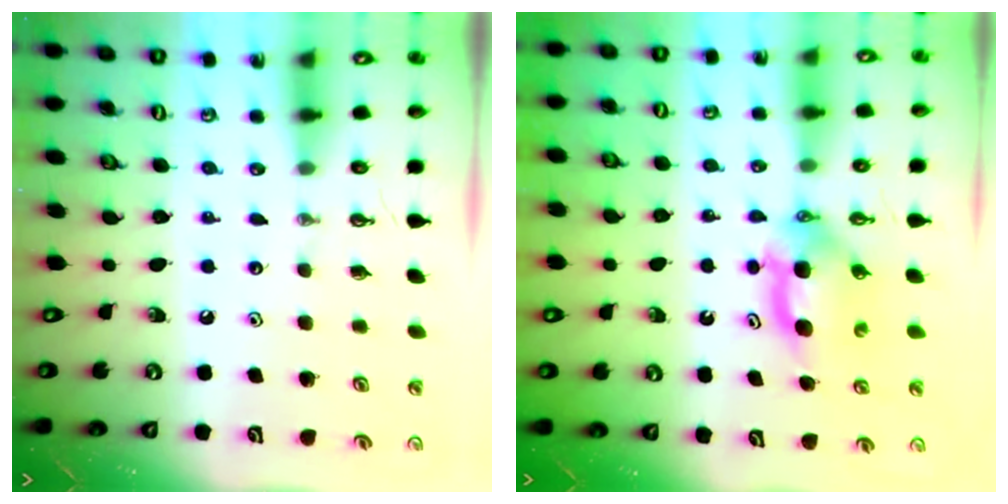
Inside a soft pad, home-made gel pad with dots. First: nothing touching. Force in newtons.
{"total": 5.9, "press": 5.6, "slide": 1.9}